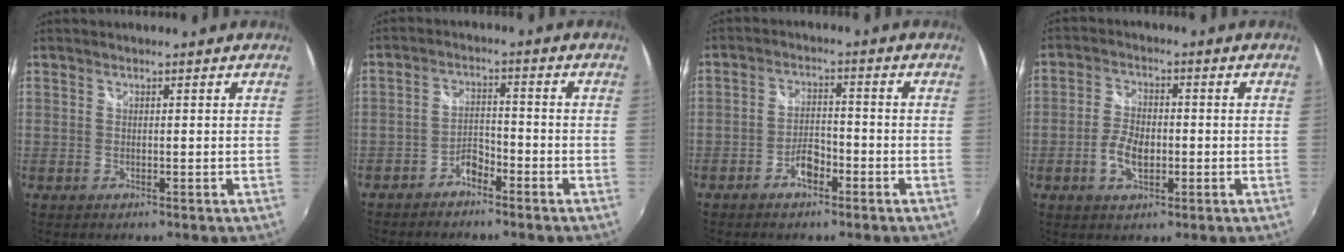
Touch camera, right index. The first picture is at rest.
{"total": 3.7, "force": [-3.1, 1.5, 1.4], "torque": [-0.039, 0.012, -0.055]}
{"total": 4.3, "force": [-2.8, 1.9, 2.7], "torque": [-0.058, 0.008, -0.045]}
{"total": 5.9, "force": [-1.6, 3.3, 4.6], "torque": [-0.098, 0.007, -0.028]}